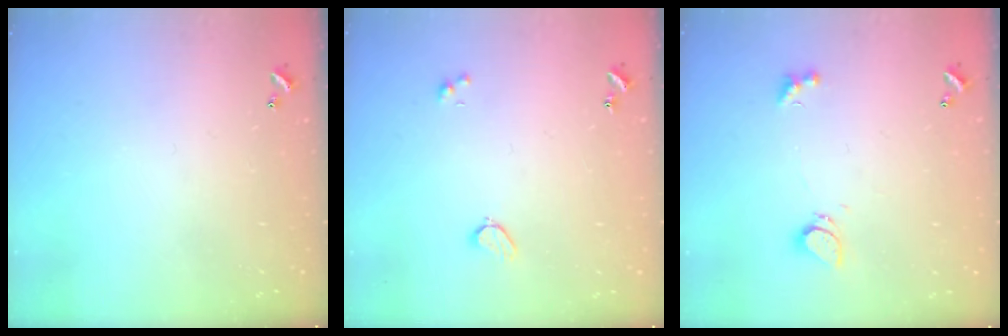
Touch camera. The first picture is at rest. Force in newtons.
{"total": 2.2, "press": 2.1, "slide": 0.6}
{"total": 2.1, "press": 2.0, "slide": 0.7}